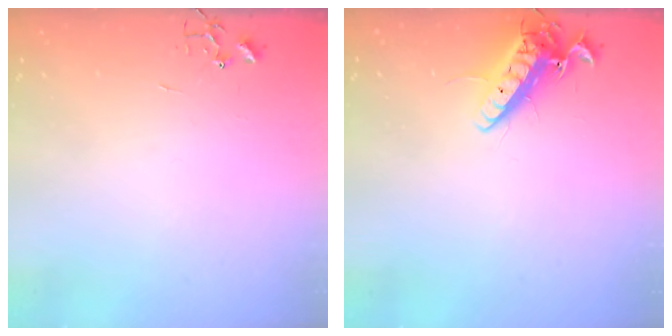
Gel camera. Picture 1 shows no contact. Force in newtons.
{"total": 15.0, "press": 14.8, "slide": 2.4}